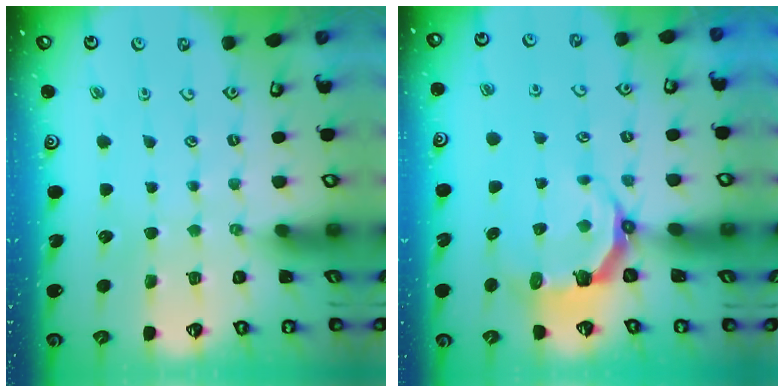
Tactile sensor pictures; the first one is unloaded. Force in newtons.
{"total": 5.3, "press": 3.5, "slide": 4.0}